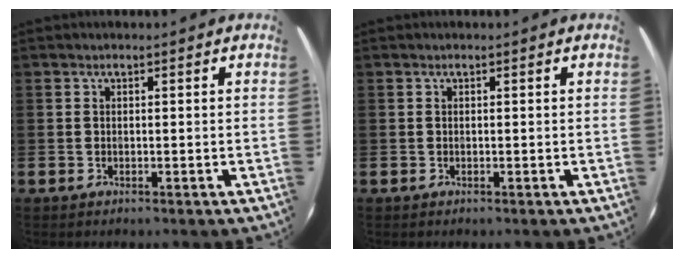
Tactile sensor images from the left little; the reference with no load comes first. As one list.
[{"total": 0.0}]